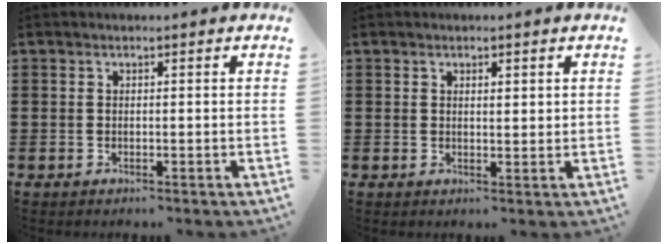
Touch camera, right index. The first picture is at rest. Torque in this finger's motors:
{"motor_torque": [-0.17, 0.28, -0.06, -0.01]}